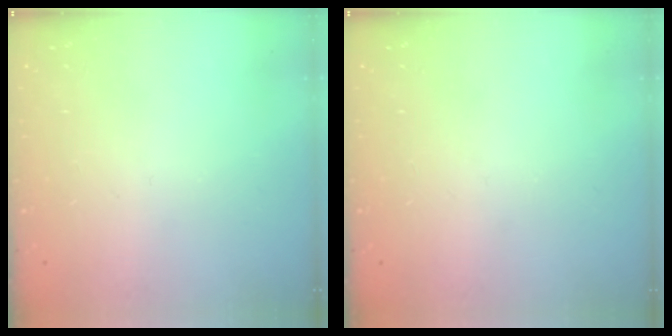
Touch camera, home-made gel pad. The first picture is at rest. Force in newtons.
{"total": 0.0}